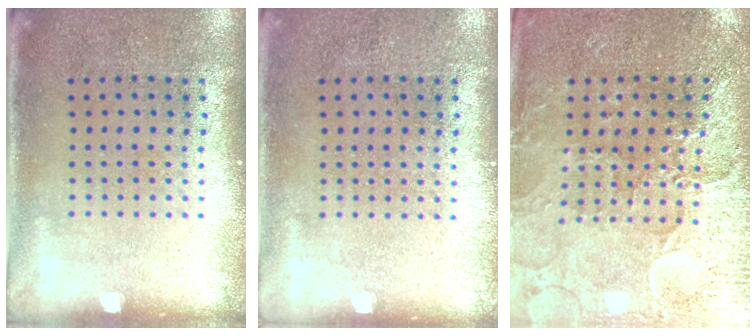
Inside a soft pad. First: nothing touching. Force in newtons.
{"total": 0.0}
{"total": 3.3, "press": 3.3, "slide": 0.5}